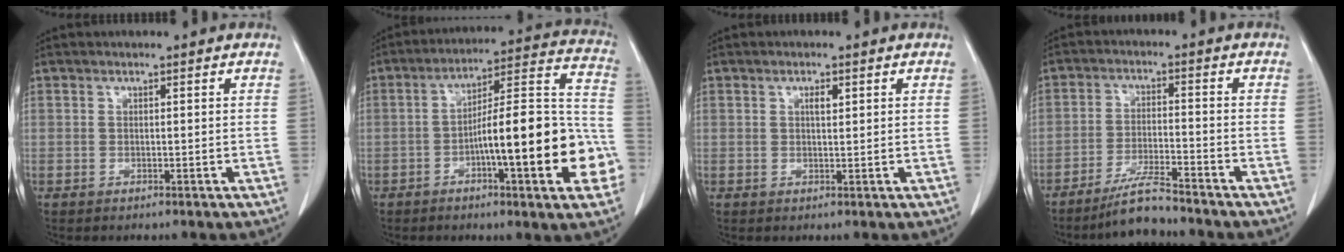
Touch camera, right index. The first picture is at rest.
{"total": 19.9, "force": [-5.5, 3.4, 18.8], "torque": [-0.217, 0.035, -0.072]}
{"total": 1.4, "force": [0.6, 0.5, 1.2], "torque": [-0.021, 0.000, 0.009]}
{"total": 6.2, "force": [-5.5, -0.2, 2.9], "torque": [-0.058, -0.024, -0.101]}